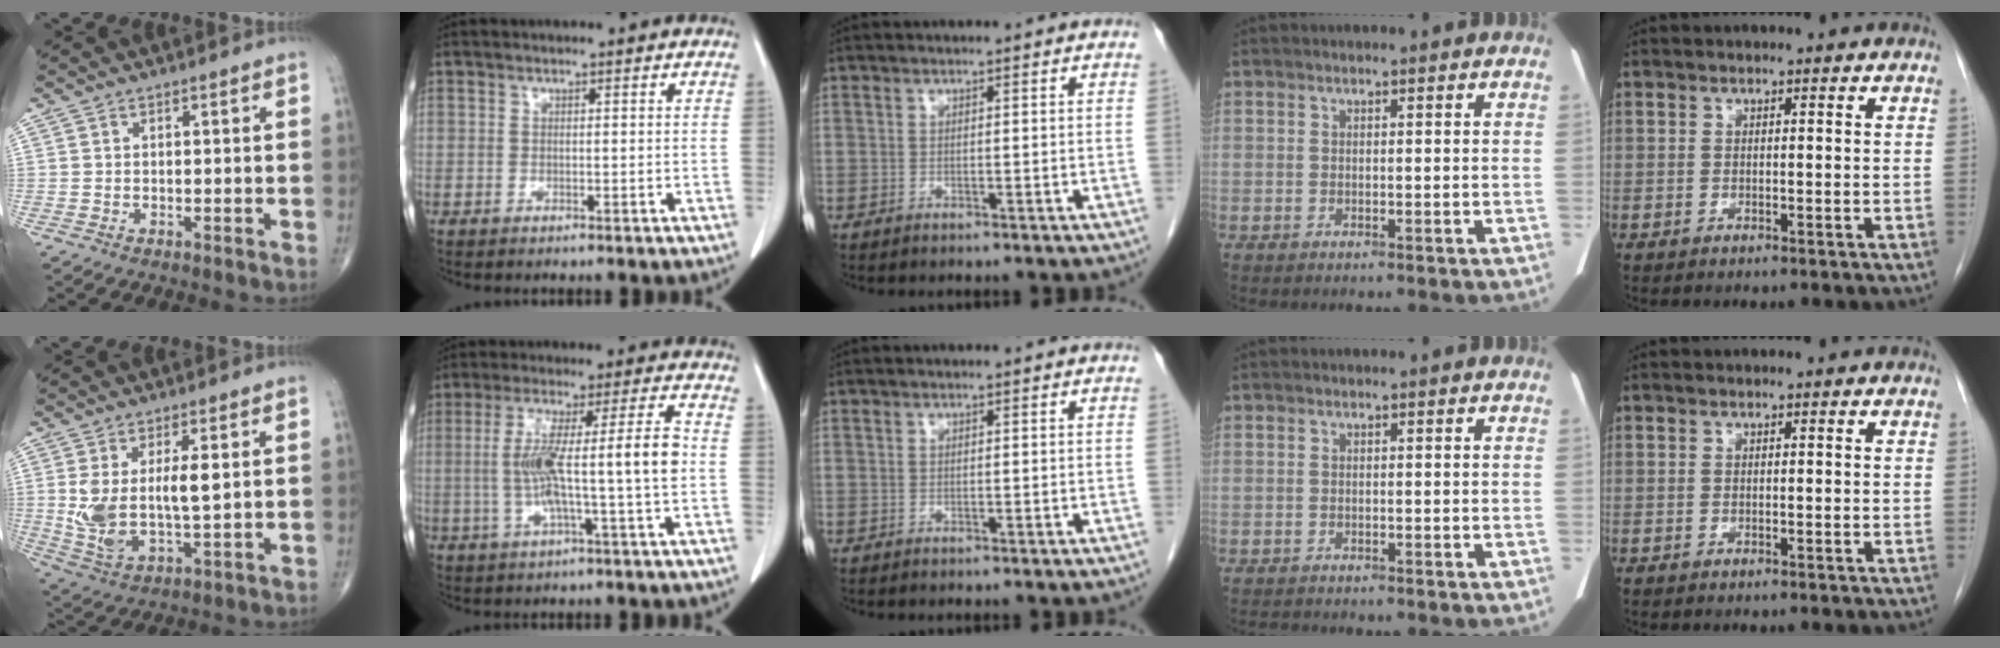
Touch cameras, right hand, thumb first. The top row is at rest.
{"thumb": {"total": 10.9, "force": [1.6, 4.6, 9.8], "torque": [-0.192, -0.015, 0.042]}, "index": {"total": 11.1, "force": [-0.8, -0.4, 11.0], "torque": [-0.203, 0.020, -0.015]}, "ring": {"total": 1.4, "force": [-1.3, 0.3, 0.3], "torque": [-0.008, -0.006, -0.017]}}